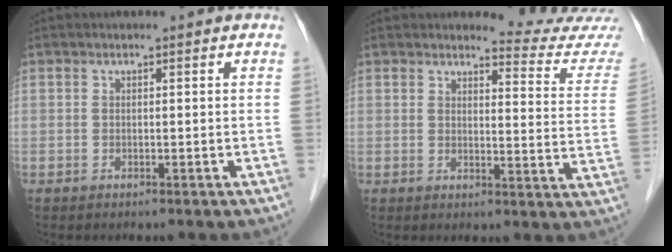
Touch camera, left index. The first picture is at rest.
{"total": 10.1, "force": [10.0, -1.1, 0.1], "torque": [-0.001, -0.102, 0.097]}